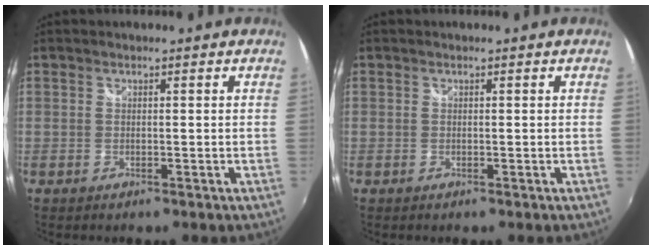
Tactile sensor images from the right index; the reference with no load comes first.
{"total": 0.0}